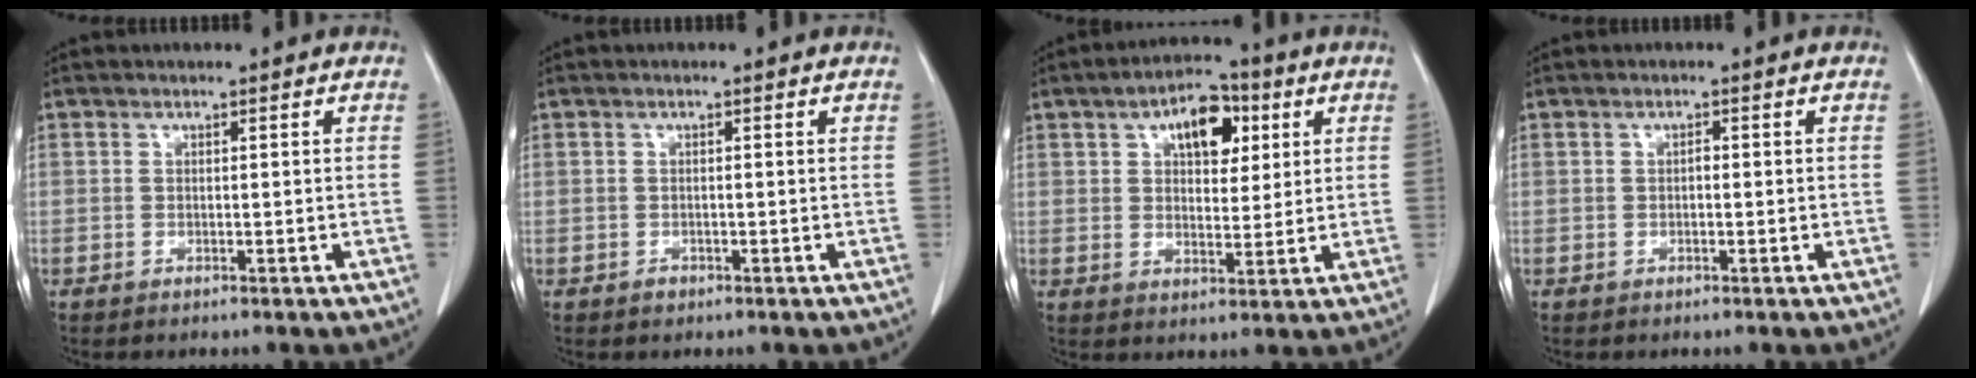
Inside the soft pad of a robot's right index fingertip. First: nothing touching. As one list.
[{"total": 1.6, "force": [-0.7, 1.4, 0.5], "torque": [-0.007, 0.003, -0.007]}, {"total": 10.3, "force": [3.9, 5.6, 7.6], "torque": [-0.129, 0.026, 0.066]}, {"total": 1.1, "force": [0.0, 0.7, 0.9], "torque": [-0.018, 0.003, -0.001]}]